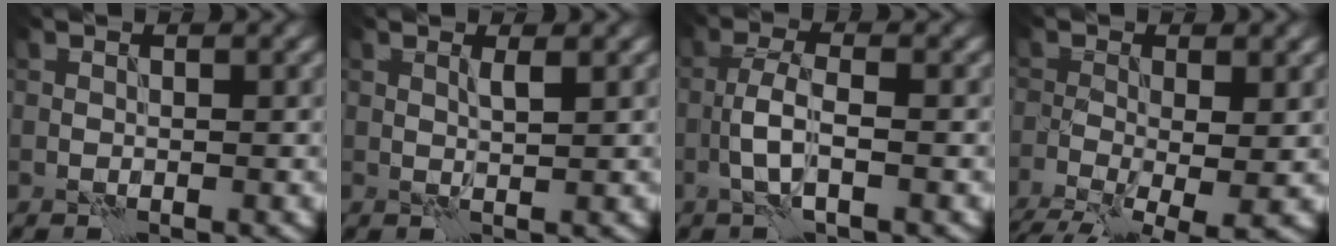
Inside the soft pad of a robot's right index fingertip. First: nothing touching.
{"total": 1.1, "force": [0.6, 0.0, 0.9], "torque": [-0.020, -0.001, 0.008]}
{"total": 3.0, "force": [-0.9, 0.8, 2.8], "torque": [-0.061, 0.006, -0.023]}
{"total": 7.5, "force": [-3.8, 2.7, 5.9], "torque": [-0.101, -0.025, -0.061]}